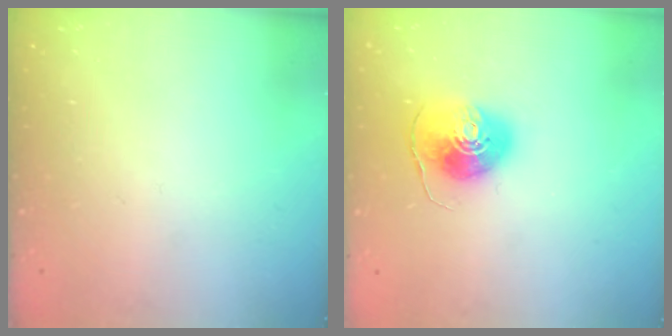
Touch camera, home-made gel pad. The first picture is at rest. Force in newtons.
{"total": 8.8, "press": 8.8, "slide": 0.6}